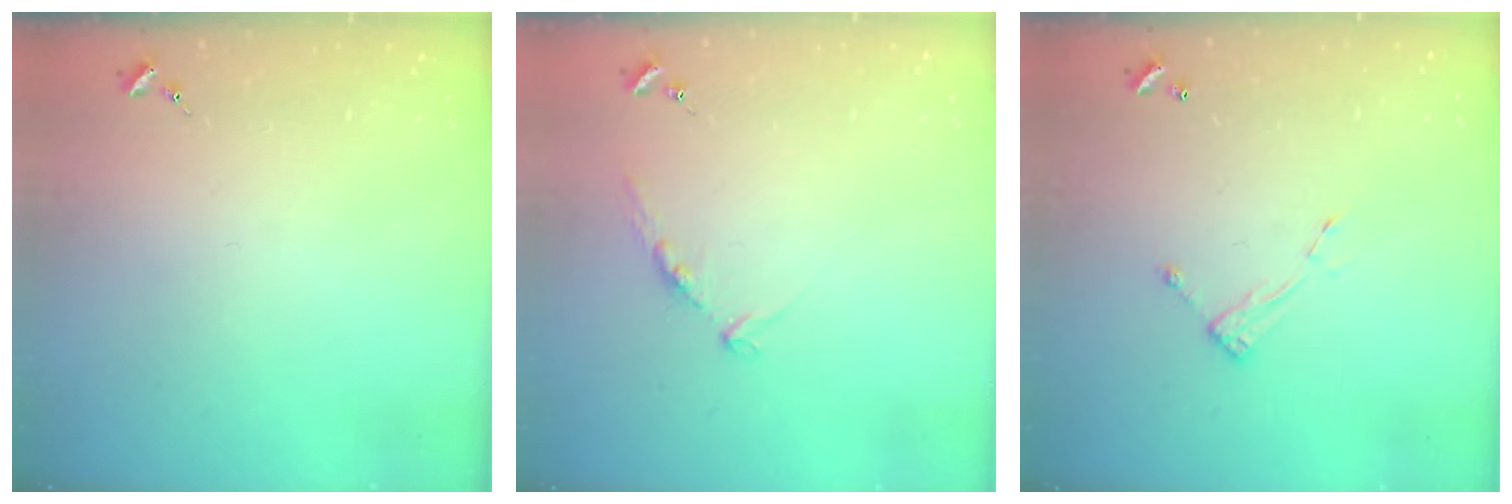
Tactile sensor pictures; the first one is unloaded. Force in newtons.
{"total": 8.3, "press": 8.2, "slide": 0.9}
{"total": 6.1, "press": 6.1, "slide": 0.2}